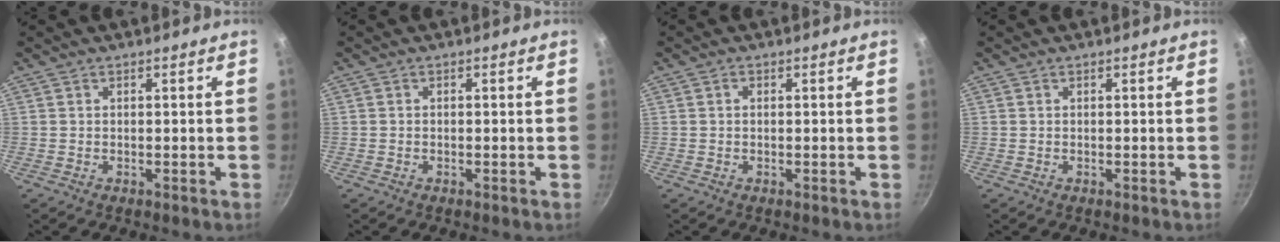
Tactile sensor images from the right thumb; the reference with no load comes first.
{"total": 0.0}
{"total": 0.7, "force": [0.1, 0.5, 0.4], "torque": [-0.007, 0.005, 0.001]}
{"total": 0.0}